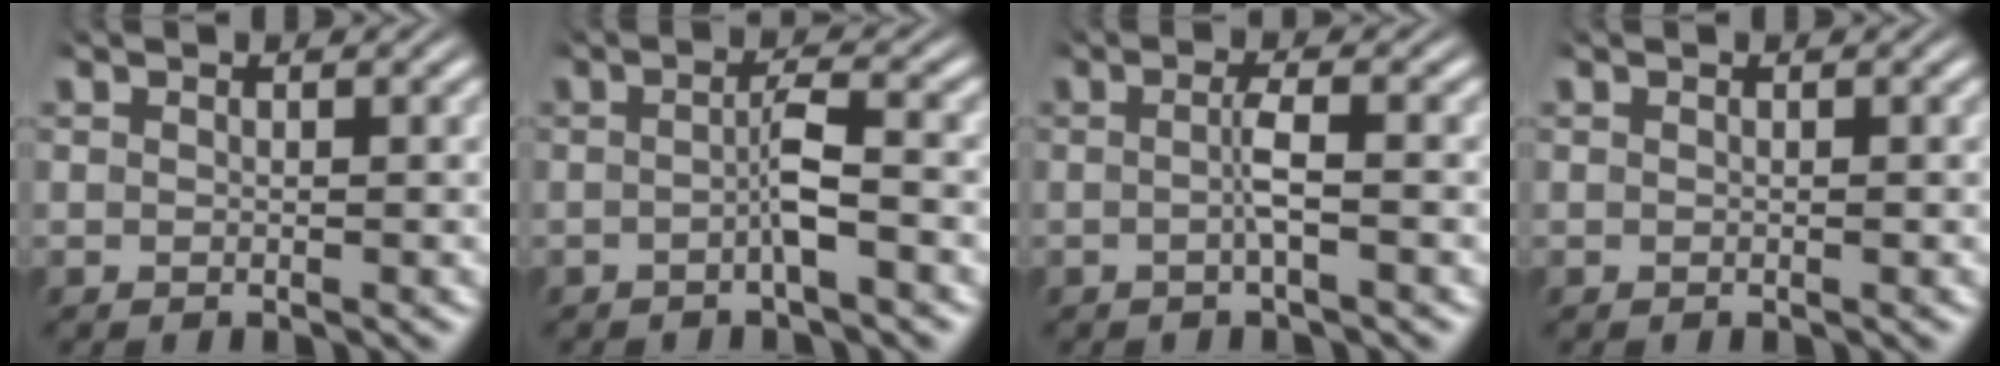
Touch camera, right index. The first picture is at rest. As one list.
[{"total": 2.2, "force": [-0.9, -0.2, 2.0], "torque": [-0.026, 0.006, -0.022]}, {"total": 2.0, "force": [-0.7, -0.3, 1.8], "torque": [-0.032, 0.001, -0.015]}, {"total": 0.0}]